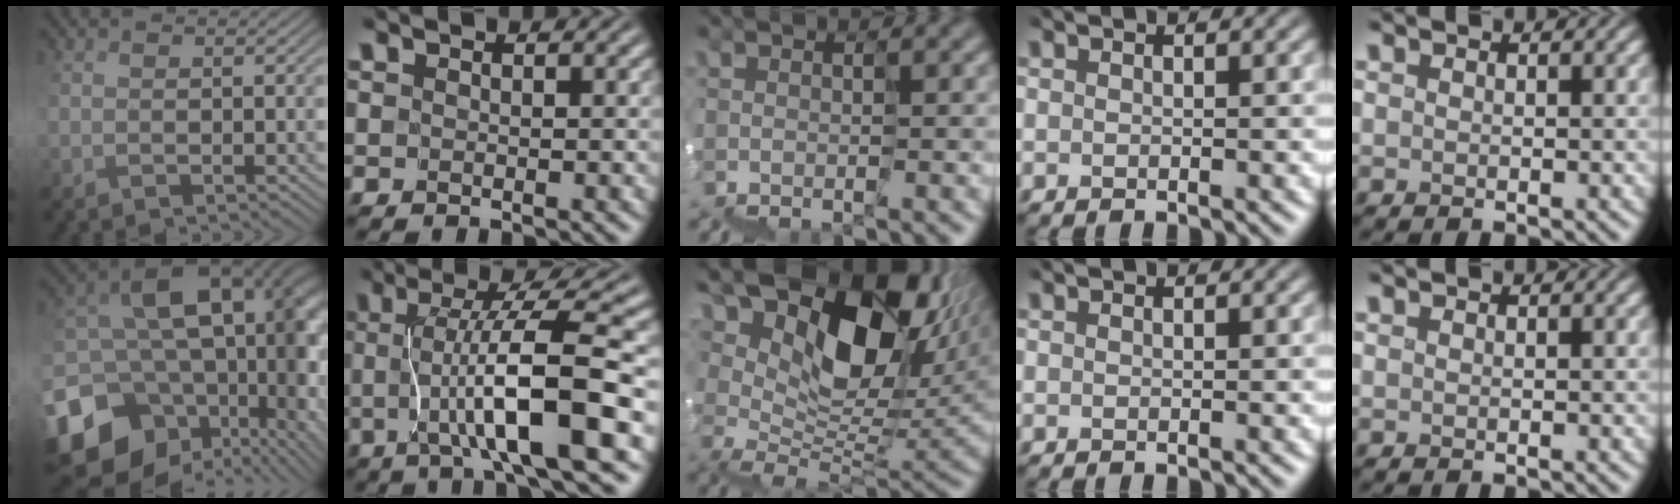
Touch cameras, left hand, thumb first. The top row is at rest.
{"thumb": {"total": 20.9, "force": [-2.3, 16.3, 12.8], "torque": [-0.222, -0.017, -0.040]}, "index": {"total": 9.3, "force": [-1.2, 1.4, 9.2], "torque": [-0.133, 0.010, -0.022]}, "middle": {"total": 12.6, "force": [7.7, 7.1, 7.1], "torque": [-0.120, 0.020, 0.139]}}